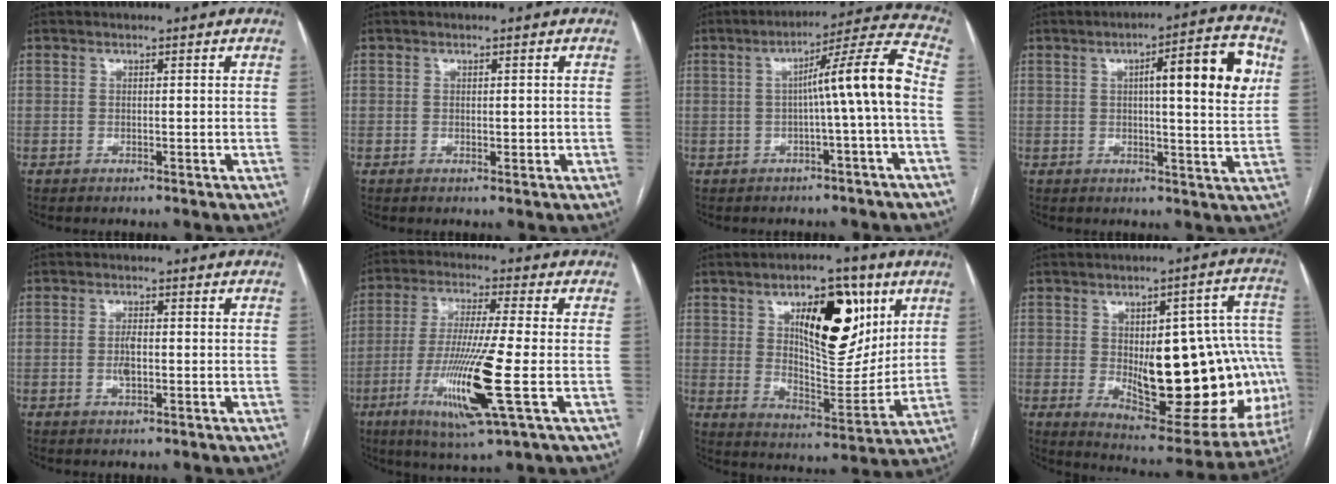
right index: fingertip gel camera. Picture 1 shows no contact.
{"total": 0.9, "force": [0.0, 0.6, 0.7], "torque": [-0.009, -0.001, 0.003]}
{"total": 9.7, "force": [-0.9, -1.1, 9.6], "torque": [-0.138, 0.027, -0.014]}
{"total": 11.9, "force": [3.2, 1.5, 11.4], "torque": [-0.156, 0.018, 0.037]}
{"total": 2.4, "force": [-0.4, 0.9, 2.2], "torque": [-0.046, 0.001, -0.005]}
{"total": 14.3, "force": [-4.1, -0.1, 13.7], "torque": [-0.276, -0.026, -0.078]}
{"total": 16.8, "force": [6.7, 6.7, 13.9], "torque": [-0.199, 0.005, 0.111]}
{"total": 25.3, "force": [-2.3, 9.3, 23.4], "torque": [-0.242, 0.020, 0.001]}